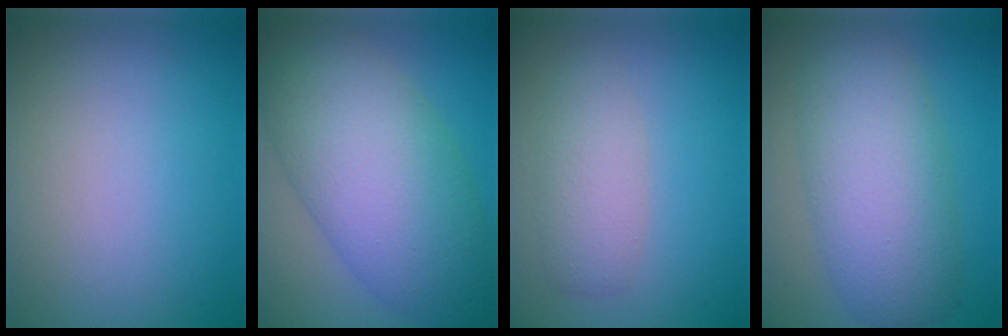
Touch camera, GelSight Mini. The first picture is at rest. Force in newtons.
{"total": 11.4, "press": 11.4, "slide": 0.1}
{"total": 3.0, "press": 3.0, "slide": 0.2}
{"total": 8.1, "press": 8.1, "slide": 0.2}